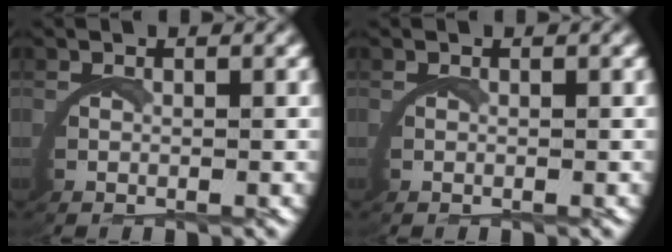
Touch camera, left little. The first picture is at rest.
{"total": 0.0}